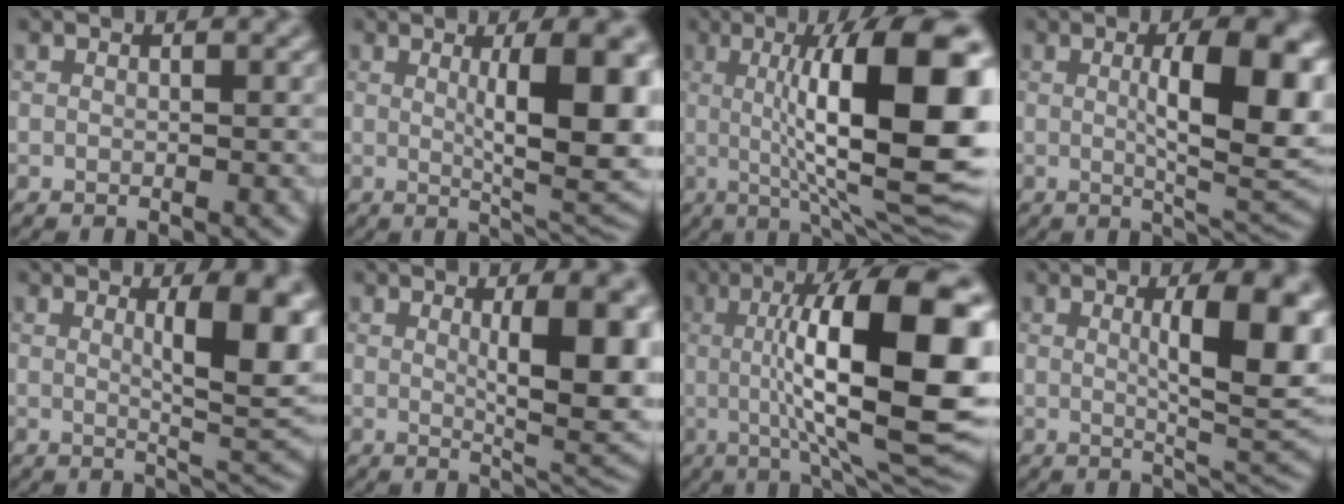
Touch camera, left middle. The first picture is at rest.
{"total": 9.7, "force": [1.3, 2.4, 9.4], "torque": [-0.123, -0.009, 0.025]}
{"total": 14.5, "force": [1.3, 3.3, 14.1], "torque": [-0.180, 0.011, 0.017]}
{"total": 9.9, "force": [1.0, 2.9, 9.5], "torque": [-0.132, -0.003, 0.020]}
{"total": 8.3, "force": [1.8, 2.2, 7.8], "torque": [-0.103, -0.004, 0.033]}
{"total": 8.7, "force": [1.3, 2.3, 8.3], "torque": [-0.112, -0.011, 0.028]}
{"total": 15.3, "force": [1.3, 4.0, 14.7], "torque": [-0.202, 0.006, 0.015]}
{"total": 9.2, "force": [1.6, 2.4, 8.7], "torque": [-0.118, -0.003, 0.031]}